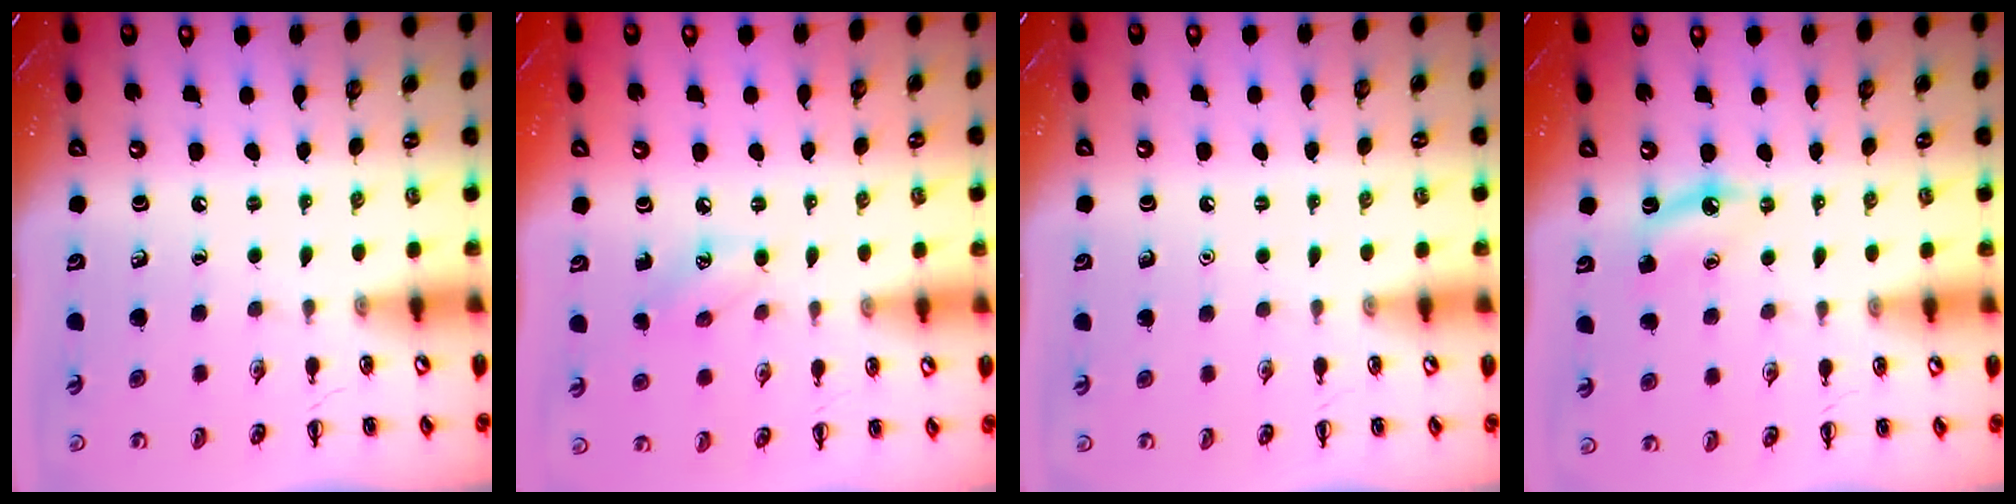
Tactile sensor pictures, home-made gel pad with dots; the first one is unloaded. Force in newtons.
{"total": 7.0, "press": 6.7, "slide": 1.9}
{"total": 1.6, "press": 1.6, "slide": 0.1}
{"total": 5.9, "press": 5.6, "slide": 1.9}